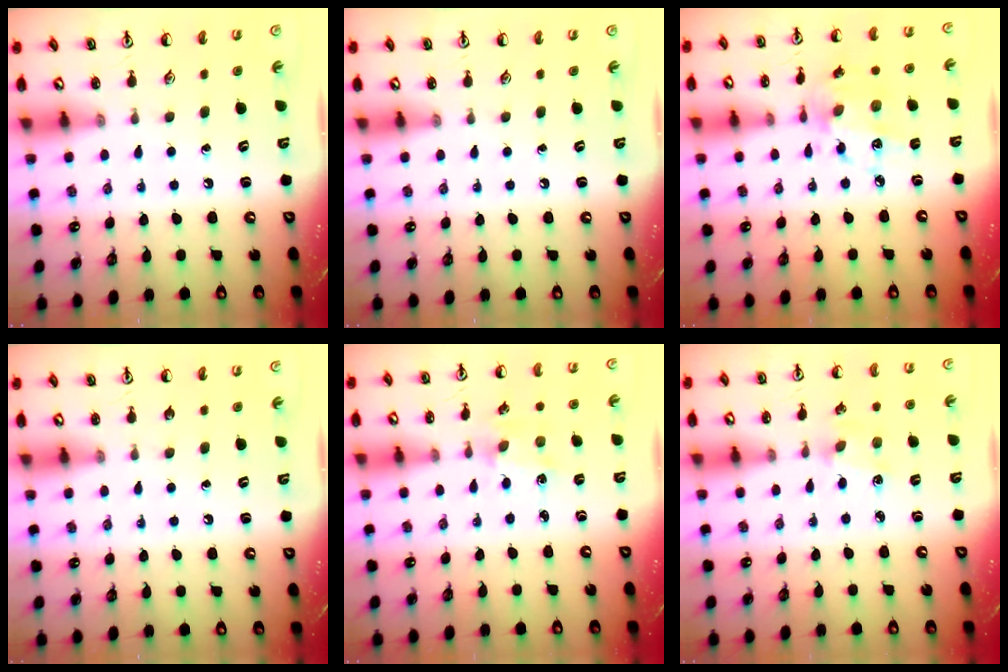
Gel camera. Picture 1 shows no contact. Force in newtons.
{"total": 0.0}
{"total": 11.4, "press": 11.4, "slide": 0.7}
{"total": 0.0}
{"total": 1.2, "press": 1.2, "slide": 0.2}
{"total": 1.7, "press": 1.7, "slide": 0.3}